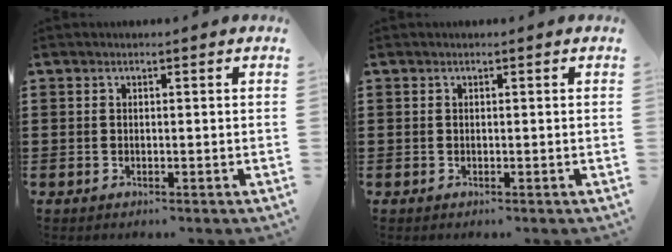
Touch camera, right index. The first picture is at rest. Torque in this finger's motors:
{"motor_torque": [-0.22, 0.22, 0.00, 0.00]}